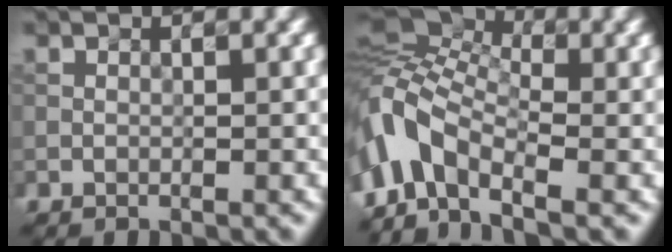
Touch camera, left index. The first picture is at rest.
{"total": 8.2, "force": [-3.2, 5.0, 5.7], "torque": [-0.114, 0.011, -0.084]}